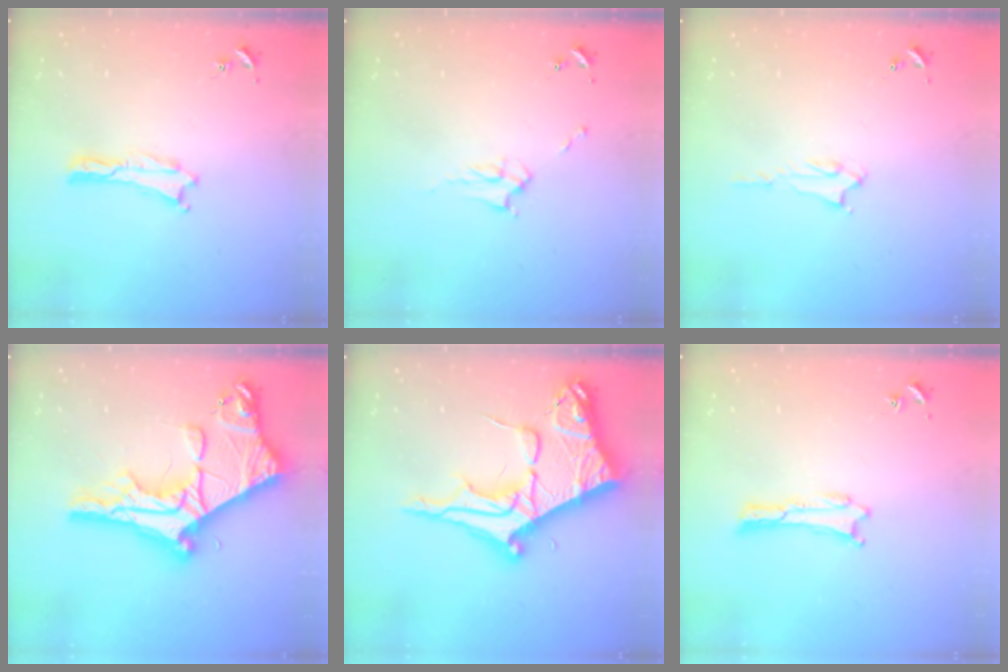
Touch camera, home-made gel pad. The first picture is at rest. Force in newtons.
{"total": 2.9, "press": 2.9, "slide": 0.4}
{"total": 2.2, "press": 2.2, "slide": 0.4}
{"total": 12.9, "press": 12.9, "slide": 1.3}
{"total": 12.4, "press": 12.4, "slide": 1.4}
{"total": 0.0}